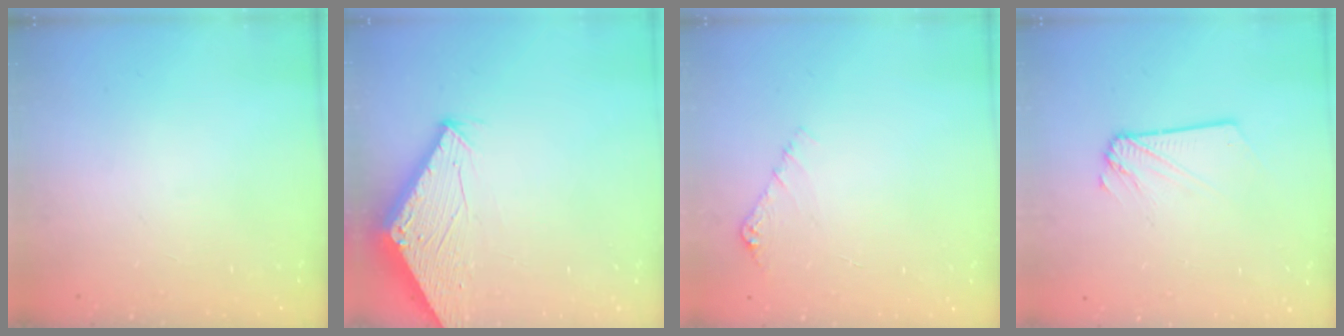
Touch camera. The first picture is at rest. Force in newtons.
{"total": 2.8, "press": 2.8, "slide": 0.1}
{"total": 4.3, "press": 4.3, "slide": 0.5}
{"total": 2.5, "press": 2.5, "slide": 0.1}